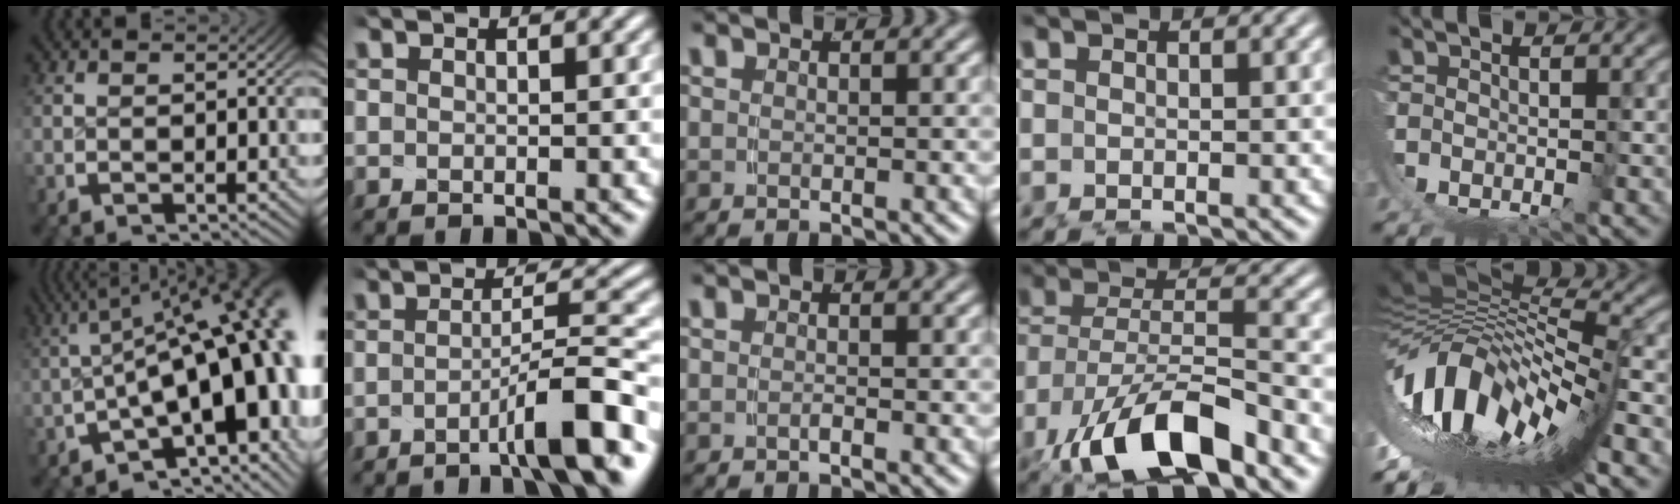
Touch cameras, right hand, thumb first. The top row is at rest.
{"thumb": {"total": 18.3, "force": [-1.2, 10.1, 15.2], "torque": [-0.211, -0.014, -0.014]}, "index": {"total": 5.4, "force": [-3.2, 0.3, 4.3], "torque": [-0.065, 0.008, -0.062]}, "middle": {"total": 0.6, "force": [-0.5, -0.2, 0.2], "torque": [-0.004, 0.001, -0.009]}, "ring": {"total": 7.6, "force": [-3.8, 2.9, 6.0], "torque": [-0.122, -0.039, -0.040]}, "little": {"total": 16.9, "force": [-1.8, 8.6, 14.5], "torque": [-0.251, -0.010, -0.011]}}